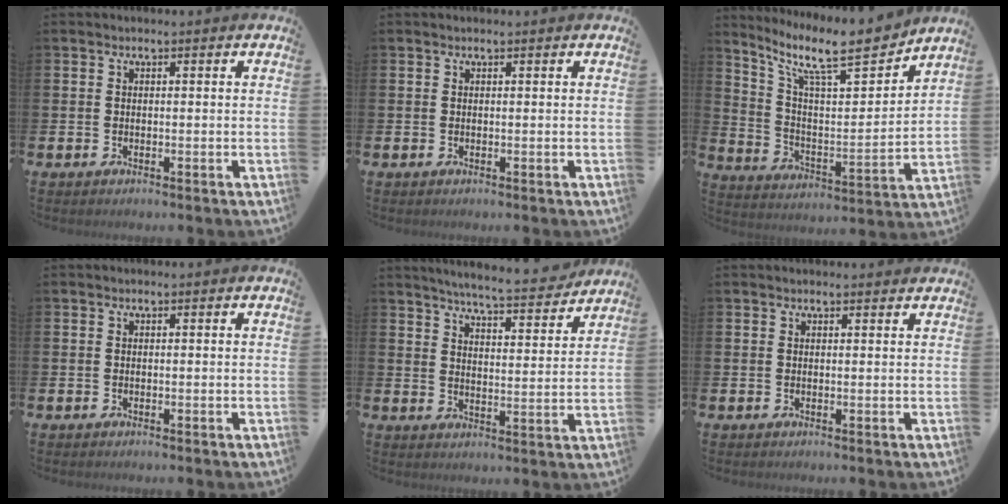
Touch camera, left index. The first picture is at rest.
{"total": 0.0}
{"total": 11.4, "force": [9.4, 2.4, 5.9], "torque": [-0.138, -0.059, 0.161]}
{"total": 0.0}
{"total": 6.3, "force": [6.1, 0.1, 1.5], "torque": [-0.041, -0.047, 0.103]}
{"total": 0.8, "force": [0.7, 0.1, 0.2], "torque": [0.004, -0.001, 0.012]}